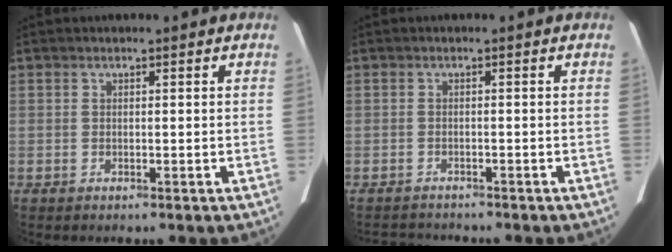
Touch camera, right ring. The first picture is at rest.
{"total": 3.7, "force": [-3.6, 0.5, 0.6], "torque": [-0.011, -0.009, -0.053]}